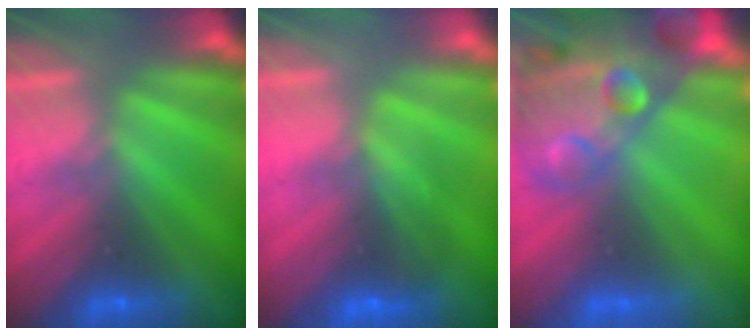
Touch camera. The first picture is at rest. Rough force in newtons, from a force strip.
{"total": 2.6}
{"total": 10.6}